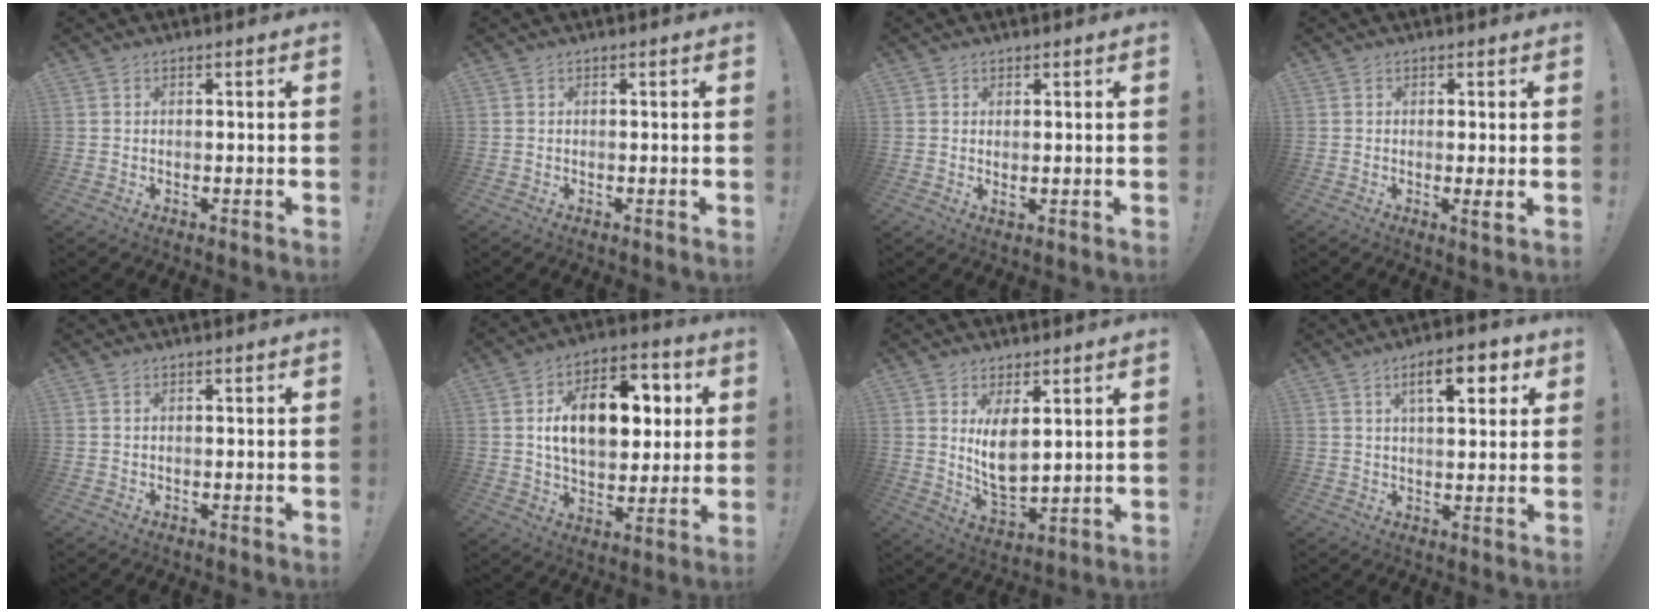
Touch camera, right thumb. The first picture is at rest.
{"total": 0.0}
{"total": 1.1, "force": [0.6, 0.5, 0.8], "torque": [-0.013, 0.000, 0.010]}
{"total": 2.7, "force": [0.1, -0.3, 2.6], "torque": [-0.029, -0.012, -0.001]}
{"total": 0.0}
{"total": 18.0, "force": [4.3, 11.2, 13.4], "torque": [-0.200, 0.001, 0.075]}
{"total": 9.2, "force": [3.7, 4.8, 6.9], "torque": [-0.126, -0.034, 0.070]}
{"total": 9.5, "force": [4.0, 3.5, 7.9], "torque": [-0.109, -0.008, 0.062]}